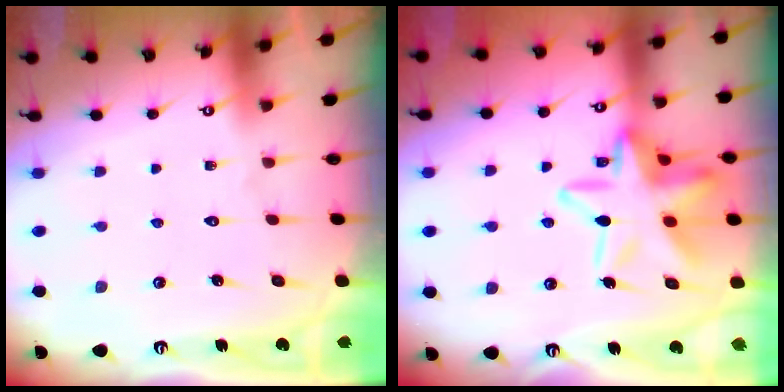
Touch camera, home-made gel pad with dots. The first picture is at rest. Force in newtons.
{"total": 16.7, "press": 16.7, "slide": 1.5}